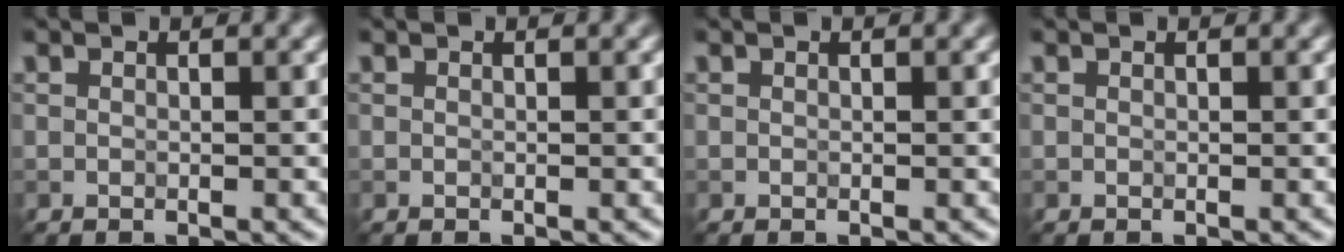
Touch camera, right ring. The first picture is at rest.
{"total": 0.0}
{"total": 0.0}
{"total": 0.0}